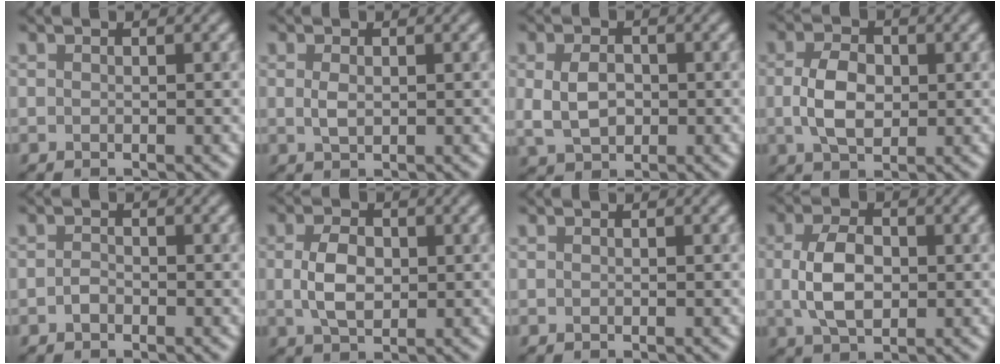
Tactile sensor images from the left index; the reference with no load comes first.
{"total": 1.3, "force": [0.2, 0.7, 1.1], "torque": [-0.027, -0.001, 0.005]}
{"total": 3.4, "force": [0.0, 2.4, 2.4], "torque": [-0.051, -0.001, 0.001]}
{"total": 4.2, "force": [0.1, 2.7, 3.2], "torque": [-0.068, 0.002, -0.001]}
{"total": 0.8, "force": [-0.5, 0.5, 0.5], "torque": [-0.011, 0.000, -0.011]}
{"total": 3.7, "force": [0.2, 2.3, 2.9], "torque": [-0.065, 0.002, 0.003]}
{"total": 0.0}
{"total": 4.7, "force": [0.1, 2.9, 3.8], "torque": [-0.080, 0.003, 0.001]}